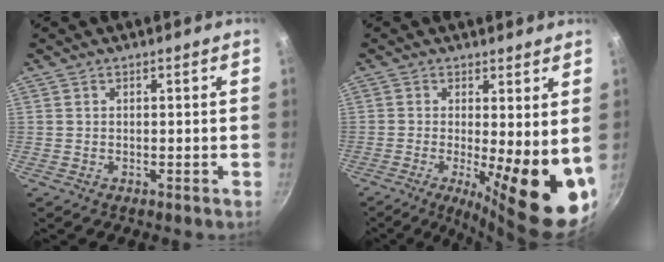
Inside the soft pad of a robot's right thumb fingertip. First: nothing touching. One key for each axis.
{"total": 15.0, "fx": -1.6, "fy": 4.5, "fz": 14.2, "tx": -0.171, "ty": -0.027, "tz": -0.018}